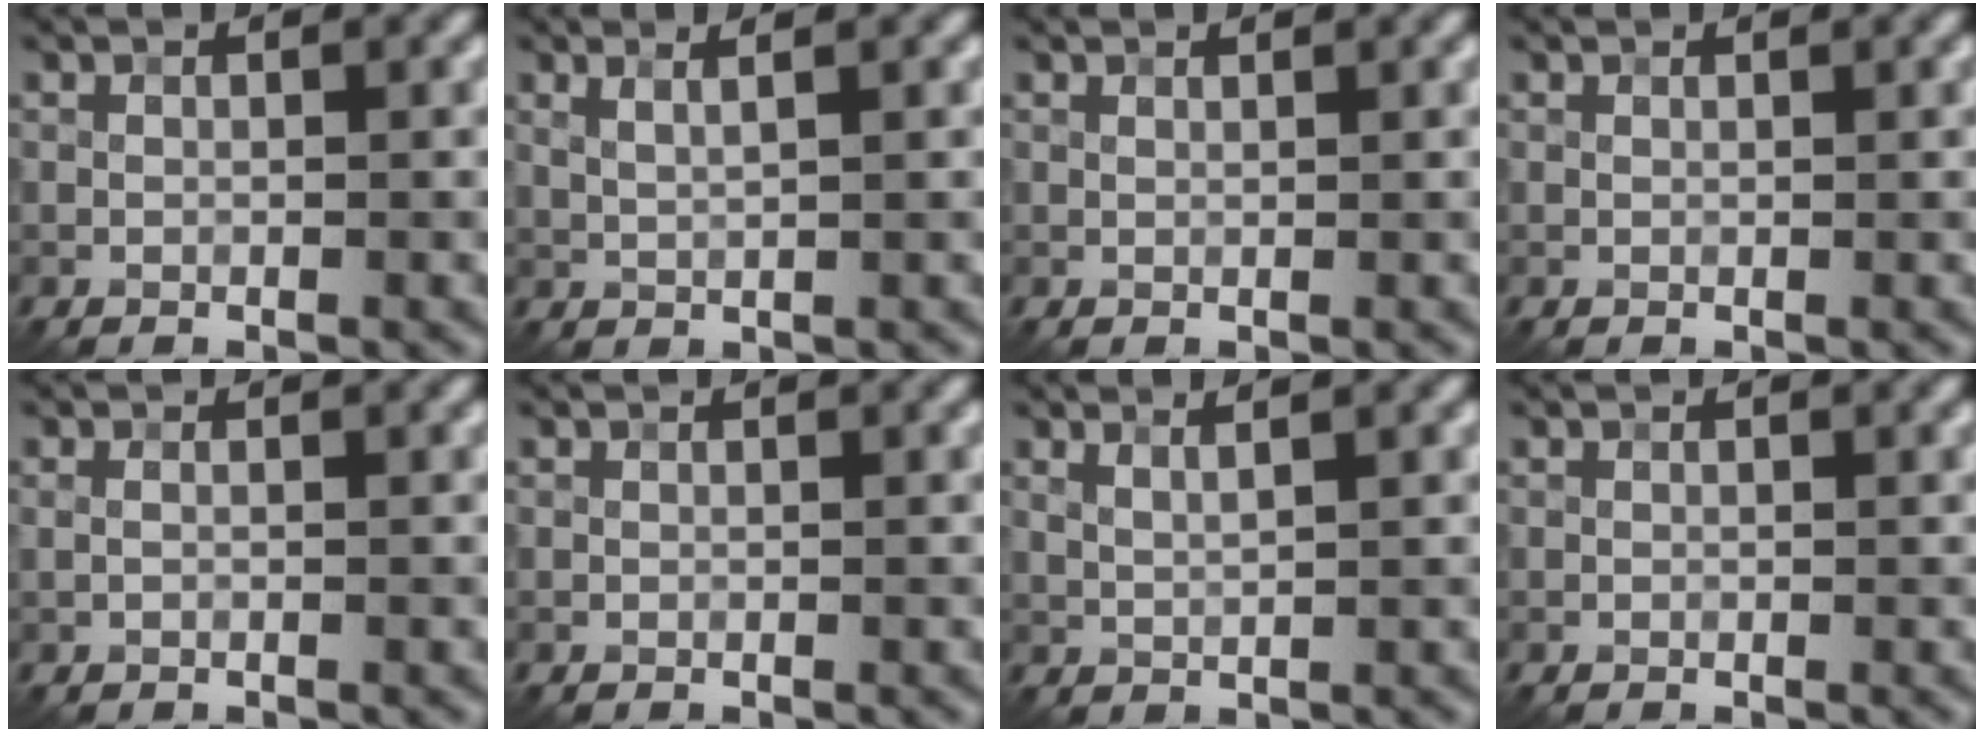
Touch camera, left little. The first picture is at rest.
{"total": 2.5, "force": [1.4, 0.8, 1.9], "torque": [-0.023, 0.003, 0.008]}
{"total": 1.0, "force": [0.9, 0.1, 0.4], "torque": [-0.008, -0.003, 0.007]}
{"total": 0.5, "force": [0.5, 0.0, 0.1], "torque": [-0.005, -0.003, 0.005]}
{"total": 0.6, "force": [0.2, 0.2, 0.5], "torque": [-0.010, -0.005, 0.003]}
{"total": 0.0}
{"total": 2.0, "force": [1.2, 0.6, 1.5], "torque": [-0.023, 0.002, 0.016]}
{"total": 0.0}